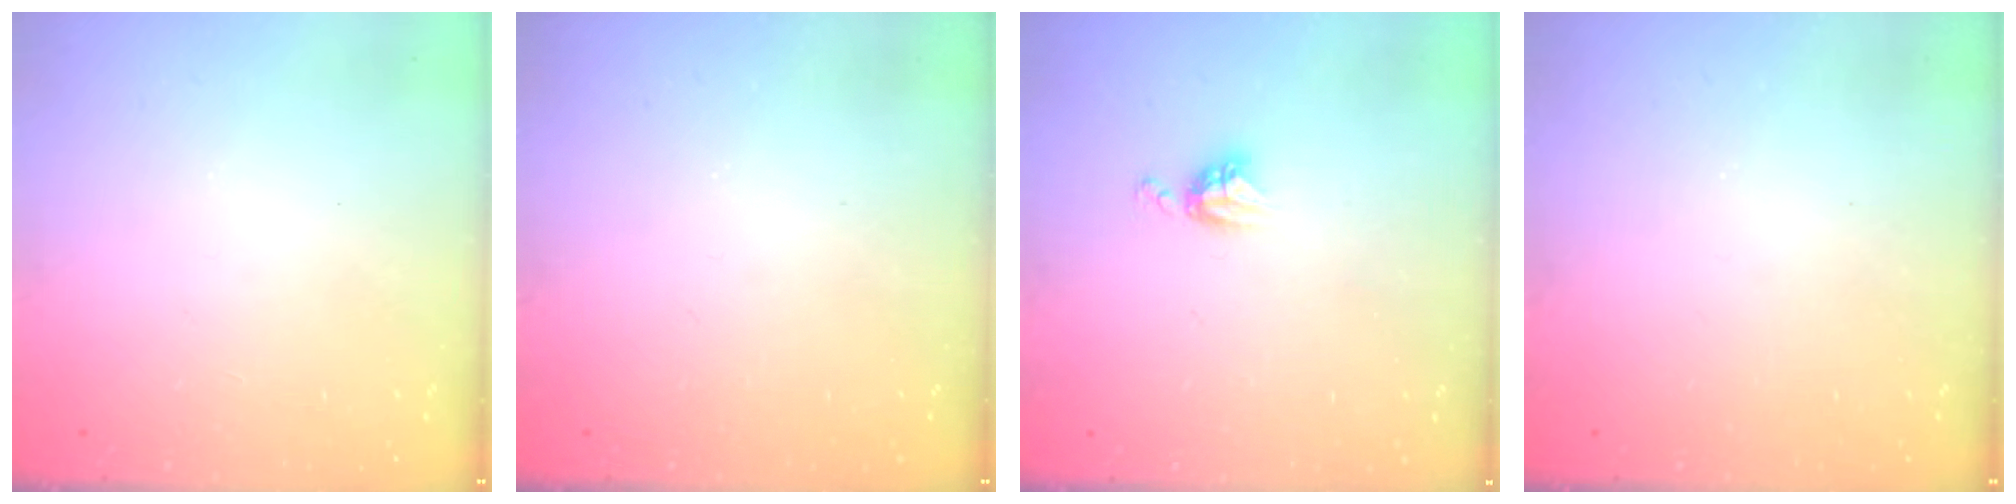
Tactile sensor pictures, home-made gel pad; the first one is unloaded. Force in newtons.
{"total": 0.0}
{"total": 5.4, "press": 5.4, "slide": 0.5}
{"total": 0.0}